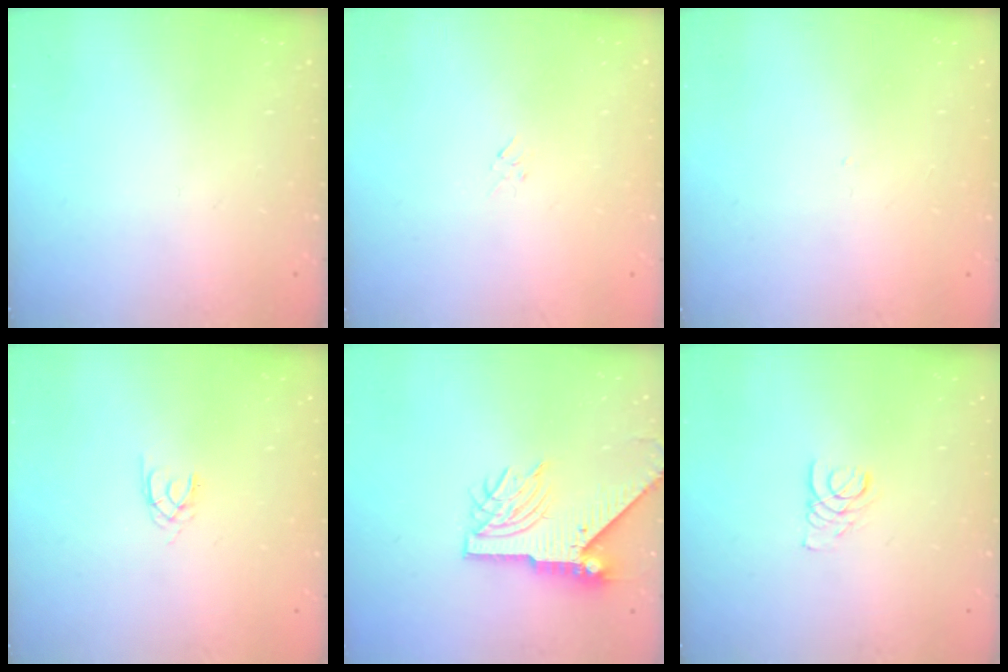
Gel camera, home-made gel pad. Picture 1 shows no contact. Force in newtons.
{"total": 2.3, "press": 2.2, "slide": 0.6}
{"total": 0.0}
{"total": 1.3, "press": 1.2, "slide": 0.3}
{"total": 9.2, "press": 9.1, "slide": 1.3}
{"total": 1.9, "press": 1.9, "slide": 0.2}